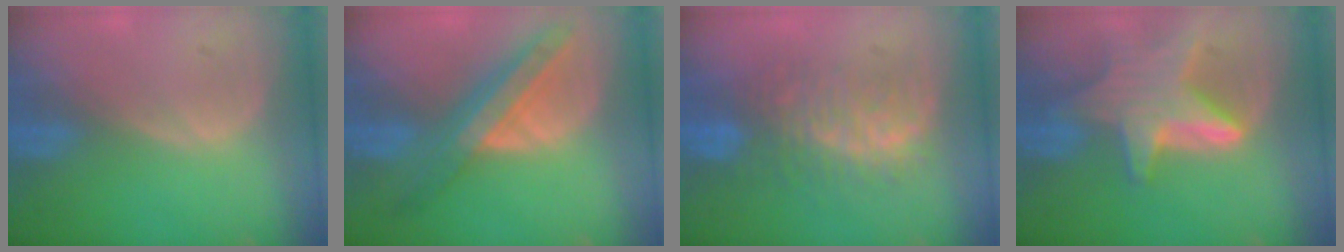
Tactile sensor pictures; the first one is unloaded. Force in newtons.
{"total": 8.5, "press": 7.5, "slide": 3.9}
{"total": 8.1, "press": 7.8, "slide": 2.2}
{"total": 8.4, "press": 8.3, "slide": 0.6}